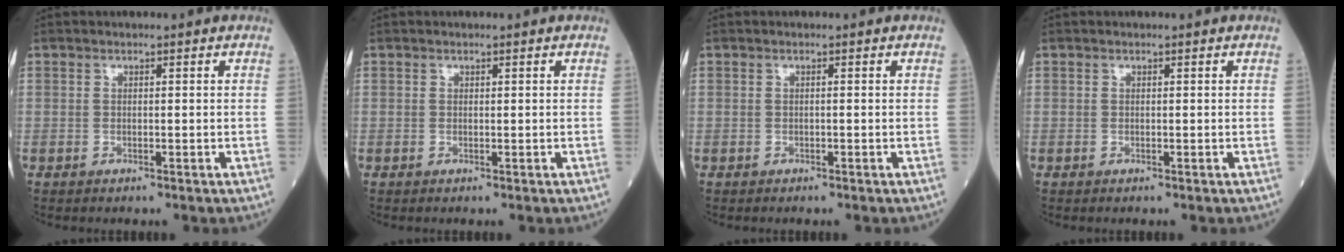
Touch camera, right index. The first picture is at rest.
{"total": 0.0}
{"total": 0.0}
{"total": 0.0}